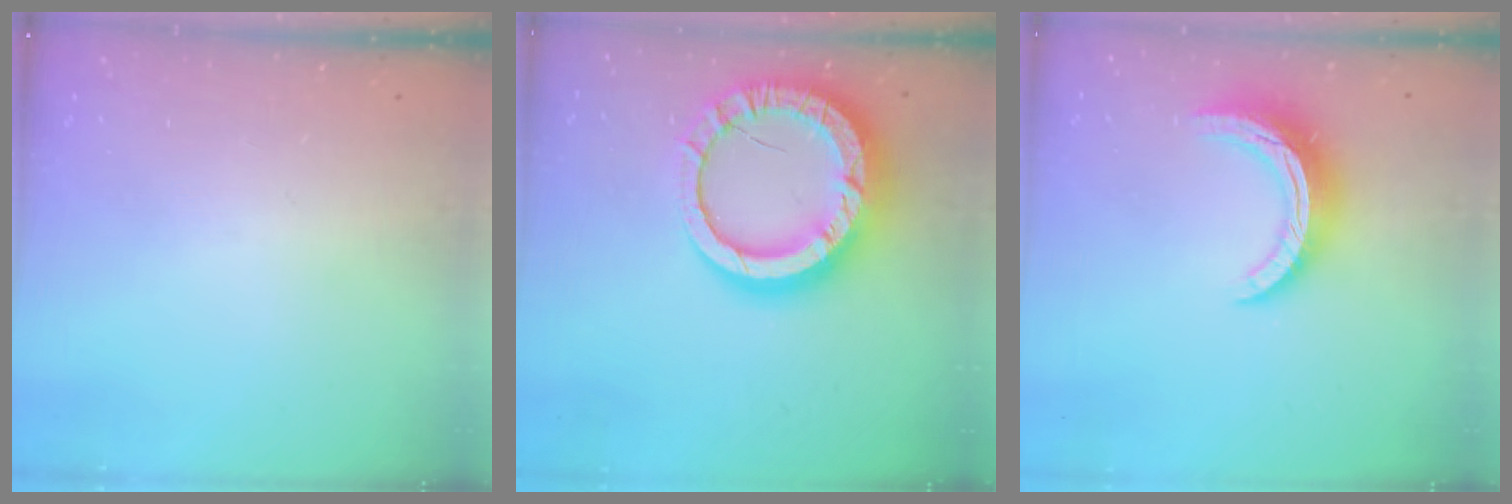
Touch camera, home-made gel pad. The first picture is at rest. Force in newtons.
{"total": 19.9, "press": 19.8, "slide": 2.0}
{"total": 12.2, "press": 12.1, "slide": 0.9}